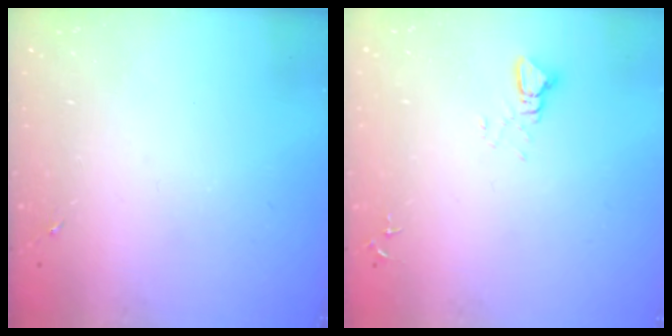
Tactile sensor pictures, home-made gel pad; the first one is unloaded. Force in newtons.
{"total": 2.4, "press": 2.4, "slide": 0.1}